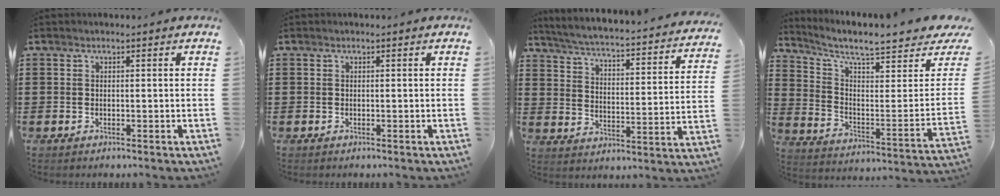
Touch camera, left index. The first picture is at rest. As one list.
[{"total": 0.0}, {"total": 3.1, "force": [2.8, -0.5, 1.3], "torque": [-0.044, -0.035, 0.036]}, {"total": 6.6, "force": [5.5, 0.2, 3.5], "torque": [-0.080, -0.056, 0.088]}]